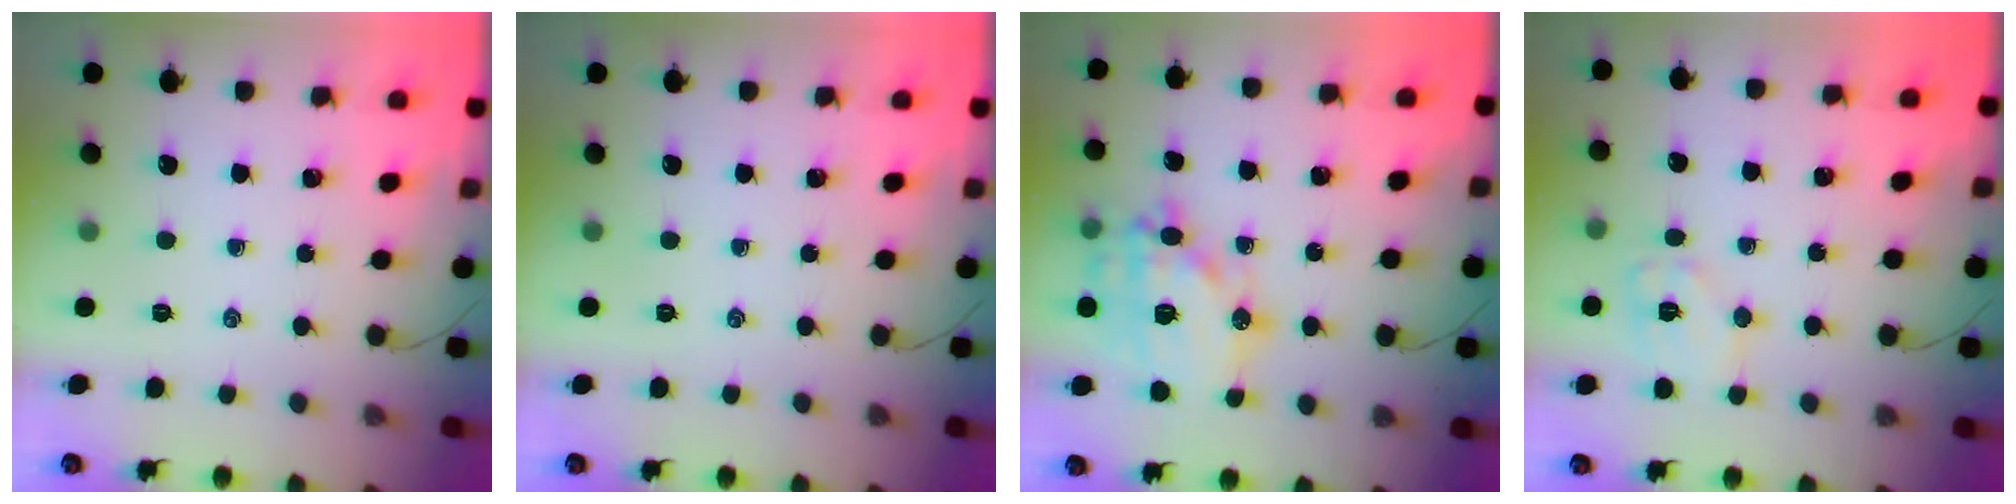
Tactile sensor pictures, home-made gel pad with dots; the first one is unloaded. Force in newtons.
{"total": 0.0}
{"total": 18.1, "press": 17.9, "slide": 2.3}
{"total": 8.0, "press": 8.0, "slide": 0.6}